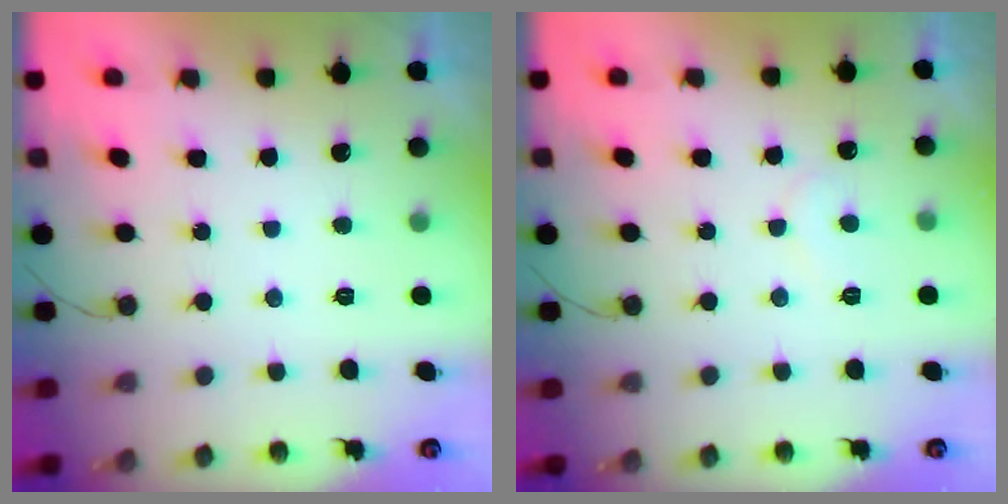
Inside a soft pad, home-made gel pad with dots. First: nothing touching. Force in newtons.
{"total": 5.1, "press": 5.0, "slide": 0.4}